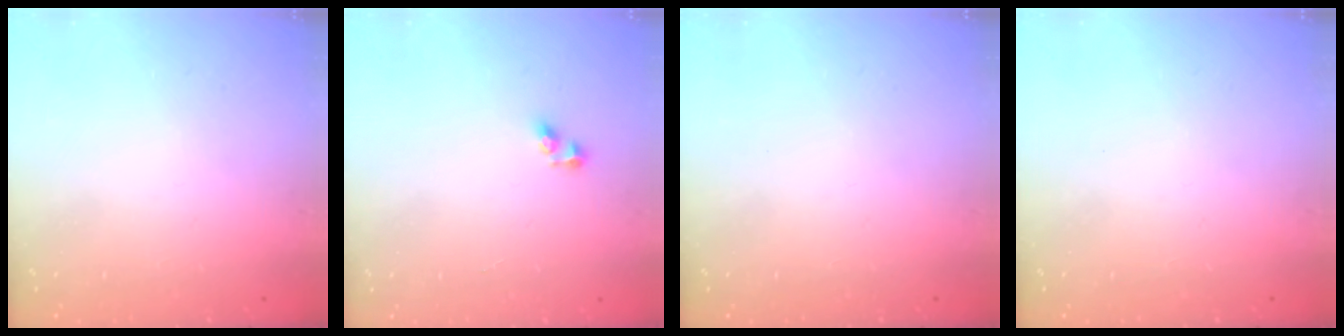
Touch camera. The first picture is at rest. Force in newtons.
{"total": 4.4, "press": 4.4, "slide": 0.1}
{"total": 0.0}
{"total": 0.0}